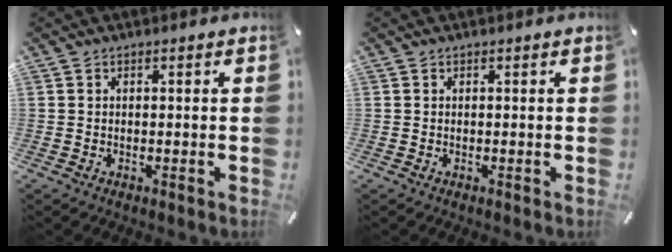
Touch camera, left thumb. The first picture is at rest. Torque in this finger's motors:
{"motor_torque": [0.02, 0.02, 0.00, 0.00, 0.00]}